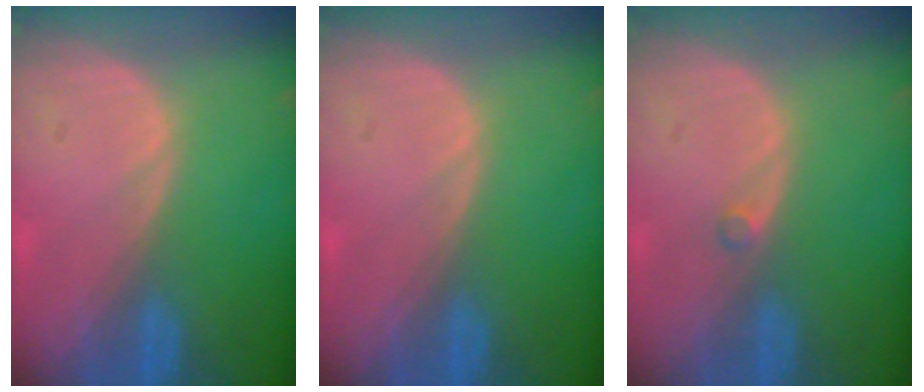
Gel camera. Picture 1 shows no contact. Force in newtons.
{"total": 0.0}
{"total": 0.7, "press": 0.7, "slide": 0.1}